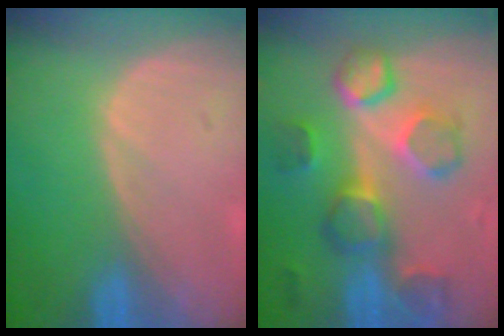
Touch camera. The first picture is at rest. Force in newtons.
{"total": 8.9, "press": 8.8, "slide": 0.9}